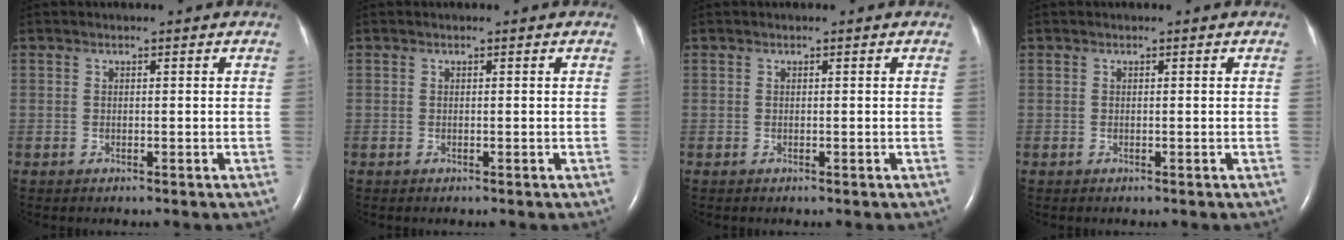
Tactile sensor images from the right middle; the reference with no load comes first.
{"total": 0.0}
{"total": 0.0}
{"total": 0.0}